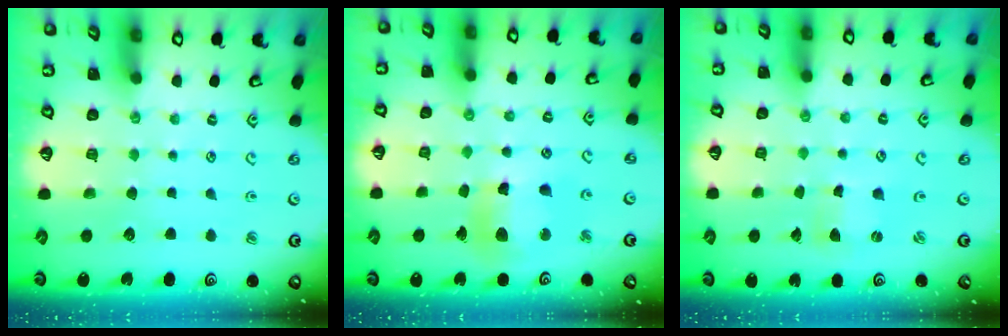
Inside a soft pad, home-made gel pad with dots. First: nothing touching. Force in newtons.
{"total": 12.0, "press": 11.9, "slide": 1.6}
{"total": 2.0, "press": 2.0, "slide": 0.1}